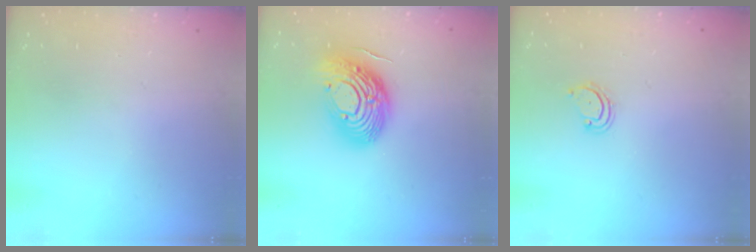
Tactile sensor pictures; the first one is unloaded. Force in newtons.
{"total": 16.9, "press": 16.9, "slide": 1.2}
{"total": 4.0, "press": 3.9, "slide": 0.4}